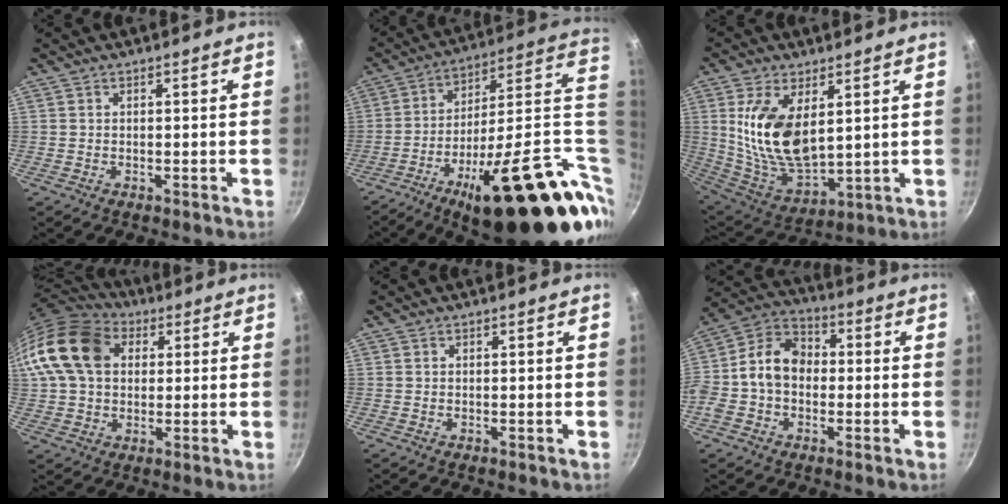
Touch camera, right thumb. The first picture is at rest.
{"total": 35.2, "force": [-7.5, 12.3, 32.1], "torque": [-0.426, 0.031, -0.112]}
{"total": 16.1, "force": [4.0, 8.6, 13.1], "torque": [-0.237, -0.036, 0.091]}
{"total": 16.8, "force": [4.0, 12.4, 10.5], "torque": [-0.187, 0.021, 0.059]}
{"total": 0.0}
{"total": 11.9, "force": [-0.8, 9.1, 7.6], "torque": [-0.105, 0.038, -0.040]}